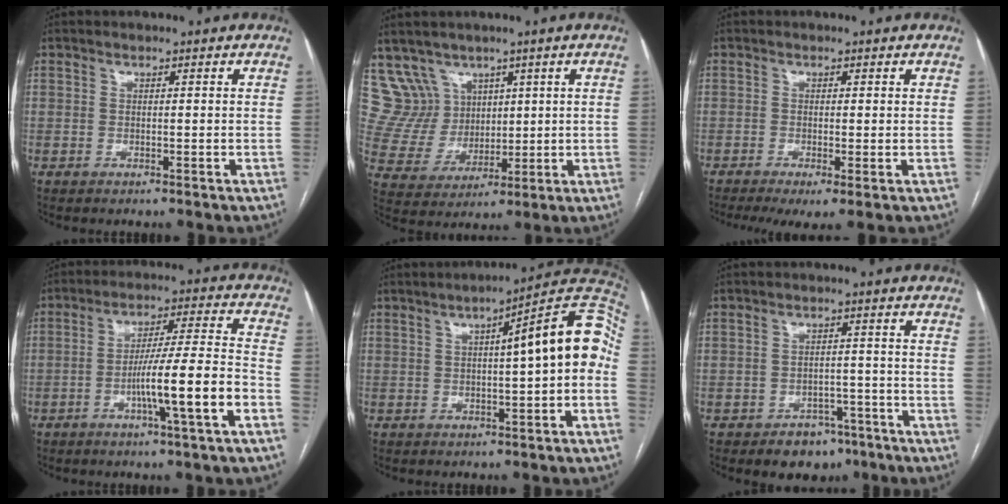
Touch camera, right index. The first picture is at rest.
{"total": 9.0, "force": [5.9, 6.8, 0.2], "torque": [-0.016, 0.039, 0.133]}
{"total": 4.9, "force": [-2.4, 1.2, 4.1], "torque": [-0.066, -0.014, -0.041]}
{"total": 11.8, "force": [-4.6, -0.7, 10.9], "torque": [-0.183, 0.007, -0.073]}
{"total": 12.2, "force": [0.9, 1.2, 12.1], "torque": [-0.157, 0.041, 0.005]}
{"total": 5.9, "force": [-4.0, 3.9, 1.9], "torque": [-0.017, 0.015, -0.049]}